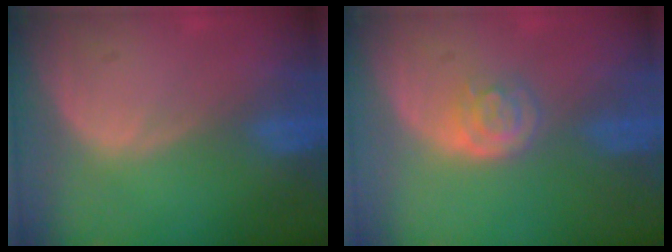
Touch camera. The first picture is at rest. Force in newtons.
{"total": 3.3, "press": 3.3, "slide": 0.1}